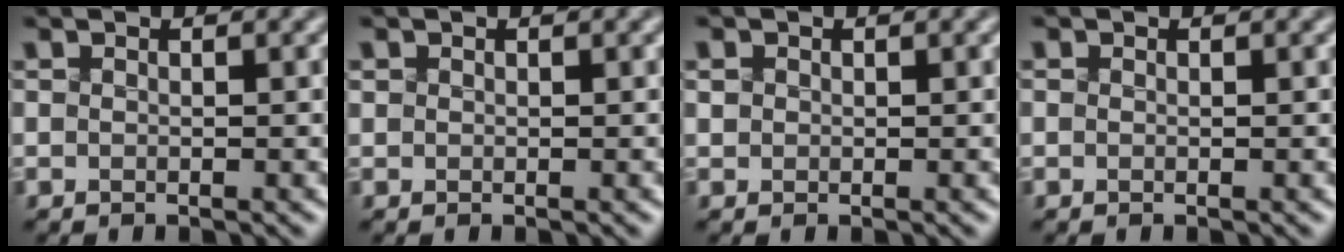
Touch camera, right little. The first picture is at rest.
{"total": 0.7, "force": [0.3, 0.6, 0.2], "torque": [-0.012, 0.007, 0.010]}
{"total": 1.4, "force": [0.5, 1.2, 0.6], "torque": [-0.014, 0.011, 0.012]}
{"total": 0.5, "force": [0.3, 0.4, 0.2], "torque": [-0.007, 0.004, -0.005]}